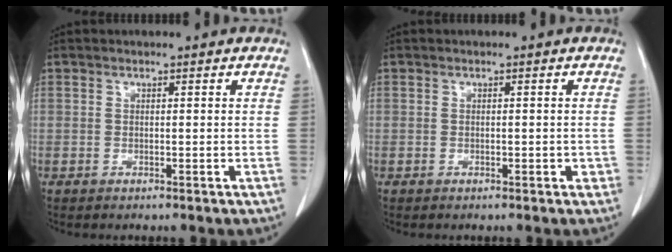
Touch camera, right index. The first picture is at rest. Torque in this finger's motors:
{"motor_torque": [-0.12, 0.16, 0.00, 0.01]}